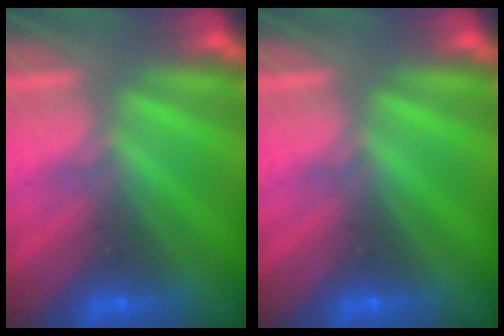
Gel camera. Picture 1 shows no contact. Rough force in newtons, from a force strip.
{"total": 0.0}